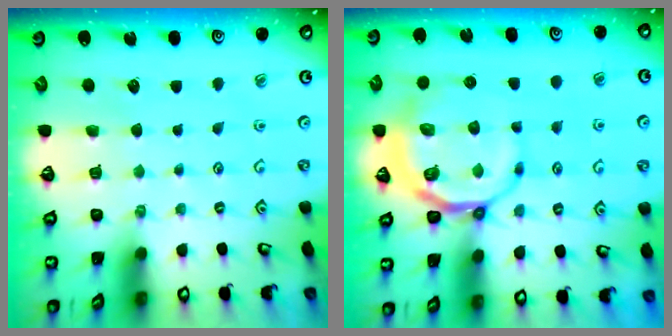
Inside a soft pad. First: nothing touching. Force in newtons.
{"total": 9.7, "press": 9.5, "slide": 2.3}